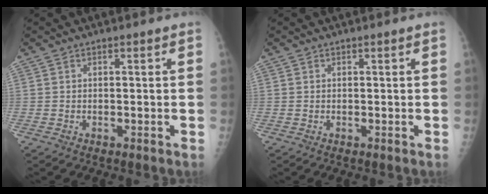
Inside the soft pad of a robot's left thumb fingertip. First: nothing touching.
{"total": 0.0}